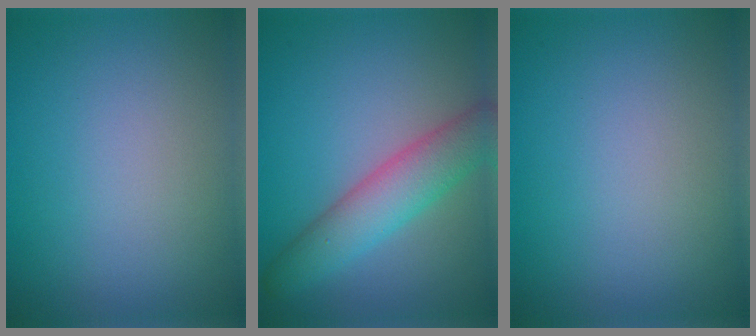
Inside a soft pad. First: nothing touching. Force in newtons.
{"total": 5.2, "press": 5.2, "slide": 0.2}
{"total": 0.0}